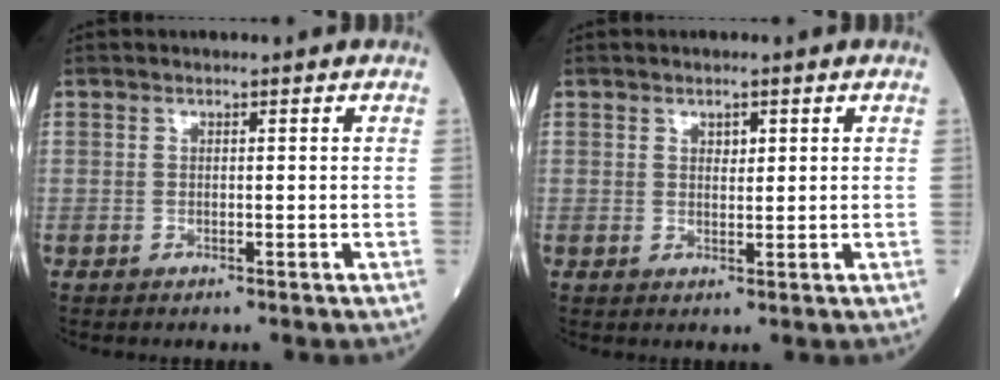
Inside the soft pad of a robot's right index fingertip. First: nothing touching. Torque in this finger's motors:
{"motor_torque": [-0.10, 0.07, -0.06, -0.01]}